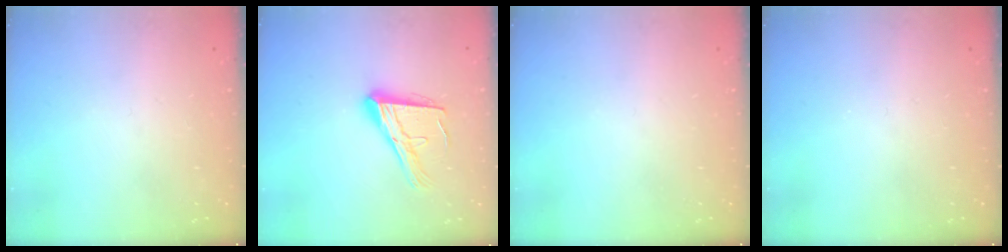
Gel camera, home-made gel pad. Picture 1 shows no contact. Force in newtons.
{"total": 15.2, "press": 15.2, "slide": 1.2}
{"total": 0.0}
{"total": 0.0}